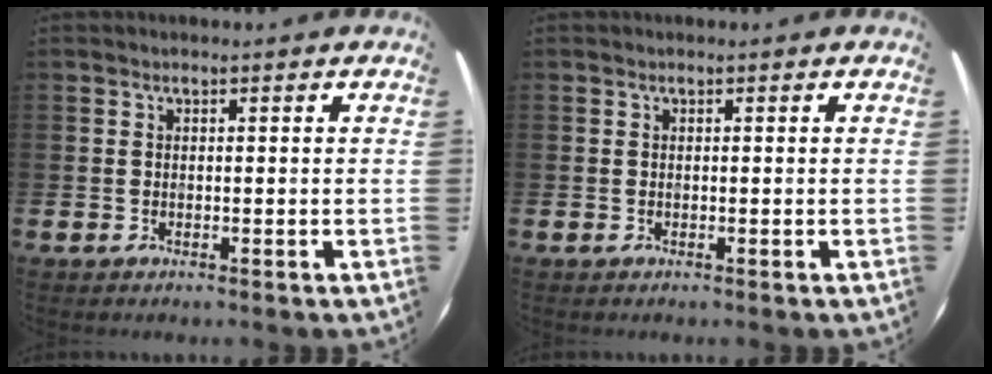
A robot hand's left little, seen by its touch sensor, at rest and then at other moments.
{"total": 0.0}